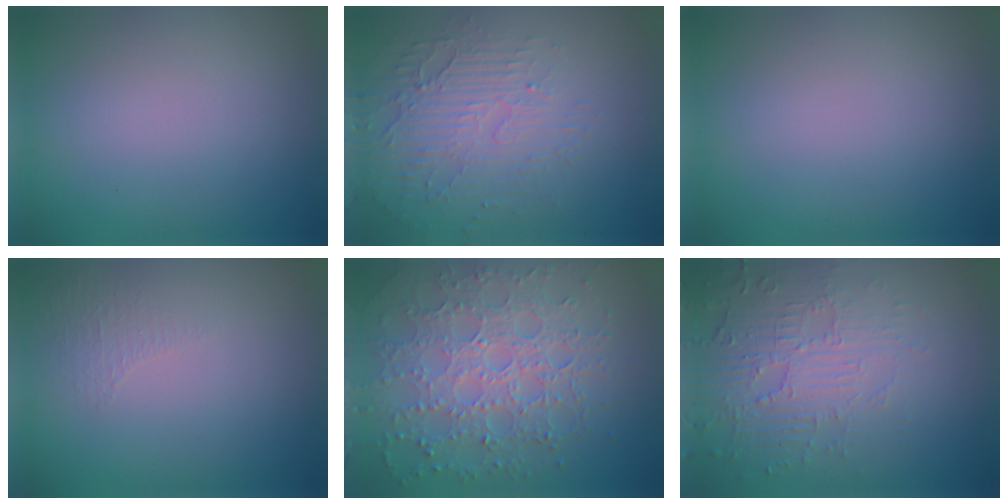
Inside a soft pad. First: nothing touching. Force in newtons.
{"total": 5.7, "press": 3.3, "slide": 4.7}
{"total": 0.0}
{"total": 0.8, "press": 0.4, "slide": 0.7}
{"total": 8.0, "press": 5.7, "slide": 5.6}
{"total": 5.5, "press": 3.7, "slide": 4.1}